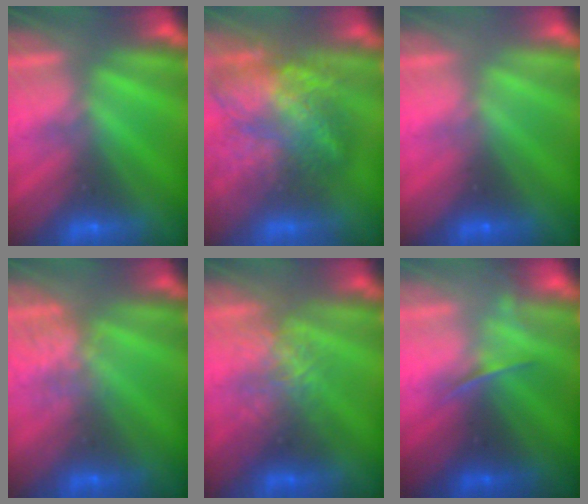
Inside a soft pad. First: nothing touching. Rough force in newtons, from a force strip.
{"total": 8.7}
{"total": 2.9}
{"total": 2.5}
{"total": 2.4}
{"total": 1.9}